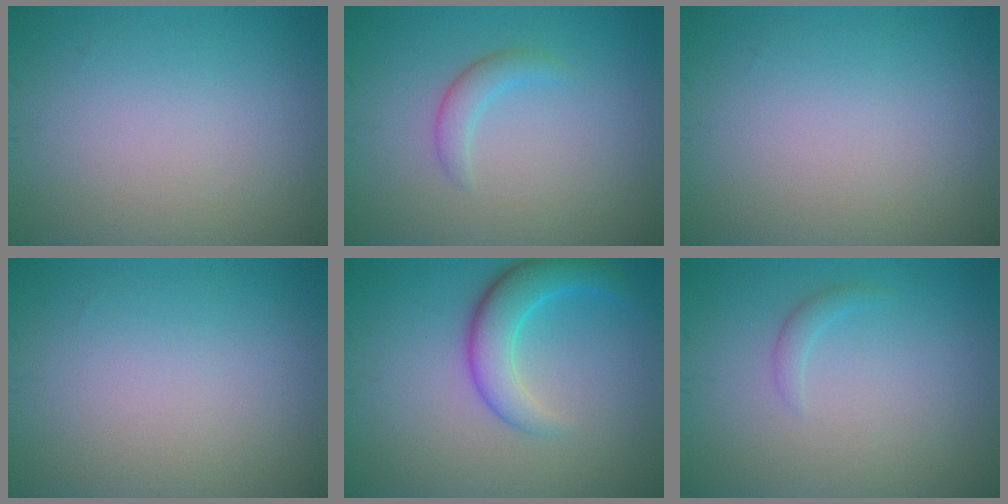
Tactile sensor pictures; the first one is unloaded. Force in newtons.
{"total": 1.7, "press": 1.7, "slide": 0.2}
{"total": 0.0}
{"total": 0.0}
{"total": 4.6, "press": 4.6, "slide": 0.2}
{"total": 1.0, "press": 1.0, "slide": 0.1}